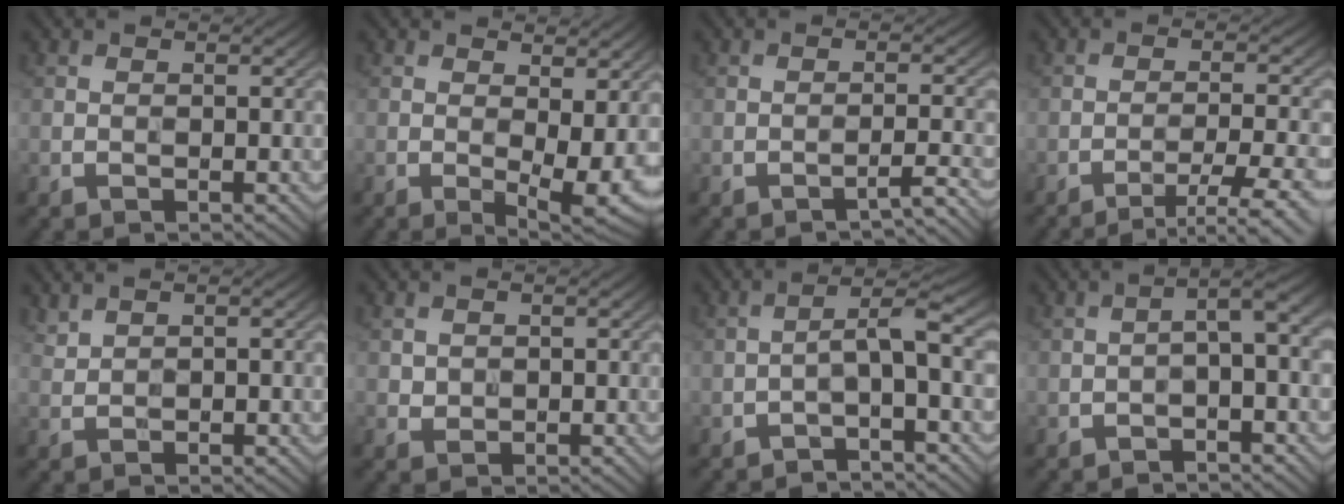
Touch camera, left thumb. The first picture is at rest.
{"total": 6.3, "force": [0.6, 2.5, 5.8], "torque": [-0.089, -0.006, 0.014]}
{"total": 2.3, "force": [-2.0, -0.2, 1.2], "torque": [-0.017, 0.017, -0.035]}
{"total": 5.8, "force": [-3.8, 0.7, 4.4], "torque": [-0.077, 0.014, -0.056]}
{"total": 1.6, "force": [1.3, 0.4, 0.9], "torque": [-0.025, 0.009, 0.028]}
{"total": 1.2, "force": [0.6, 1.0, 0.3], "torque": [-0.012, 0.000, 0.011]}
{"total": 3.4, "force": [-1.5, 0.3, 3.0], "torque": [-0.053, 0.019, -0.036]}
{"total": 3.4, "force": [-1.0, 0.6, 3.2], "torque": [-0.051, 0.015, -0.024]}